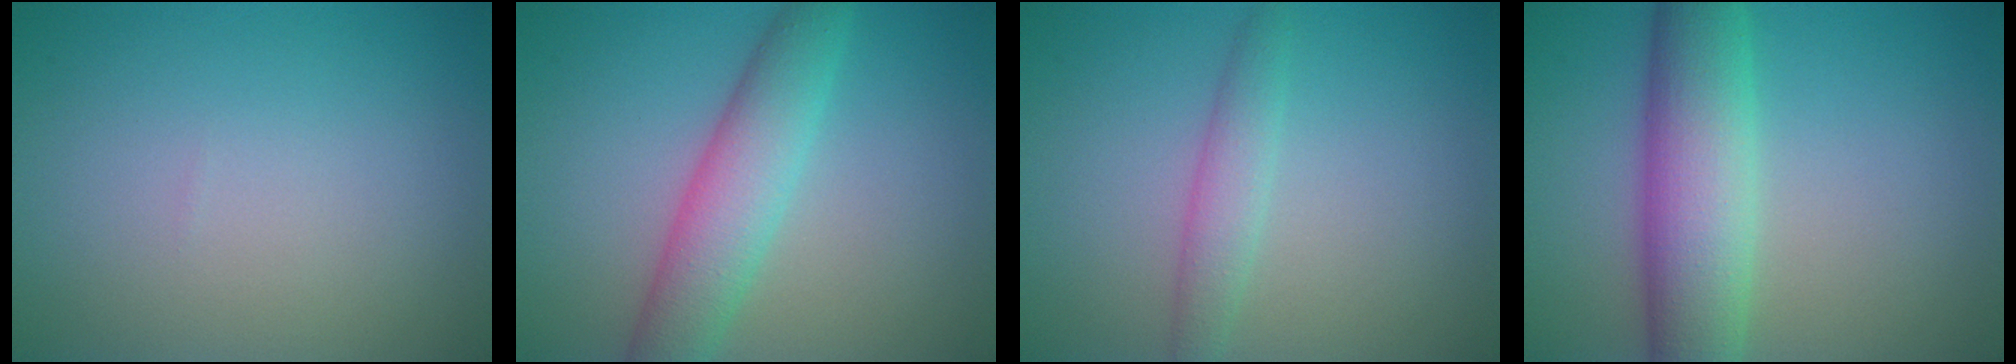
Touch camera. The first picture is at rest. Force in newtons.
{"total": 5.1, "press": 5.1, "slide": 0.2}
{"total": 2.2, "press": 2.2, "slide": 0.0}
{"total": 7.5, "press": 7.5, "slide": 0.1}